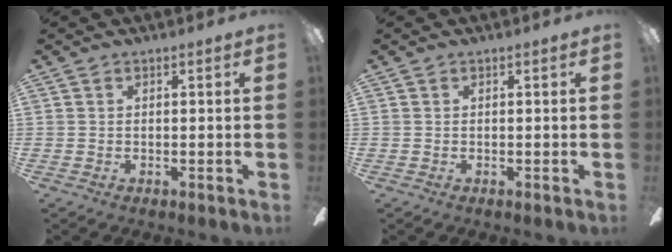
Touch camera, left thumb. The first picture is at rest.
{"total": 0.0}